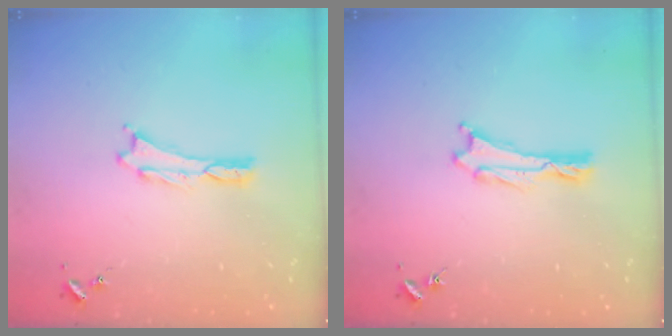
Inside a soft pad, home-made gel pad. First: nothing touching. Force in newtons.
{"total": 0.6, "press": 0.6, "slide": 0.1}